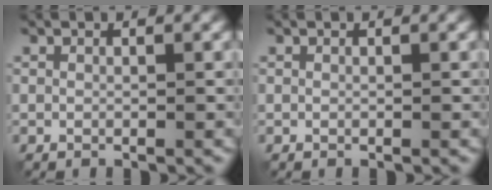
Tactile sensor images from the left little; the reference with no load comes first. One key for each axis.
{"total": 0.0}